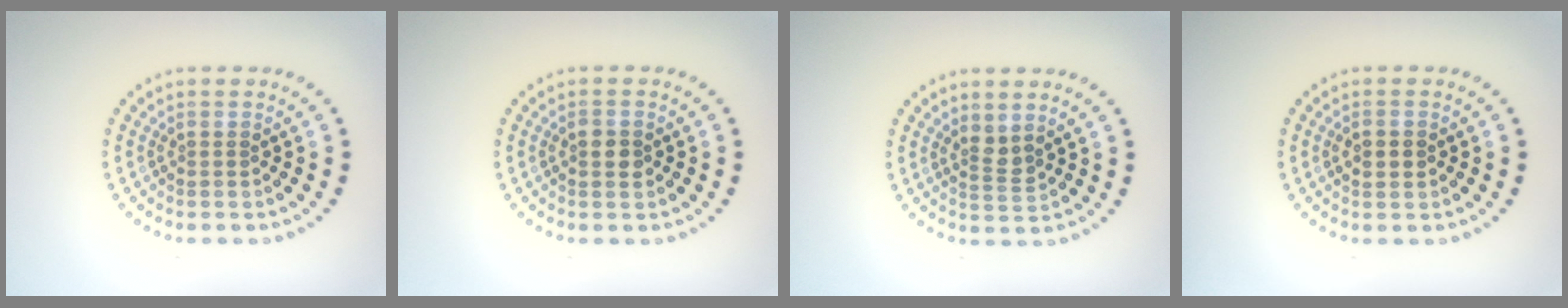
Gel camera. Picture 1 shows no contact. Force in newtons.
{"total": 1.9, "press": 1.9, "slide": 0.1}
{"total": 1.7, "press": 1.2, "slide": 1.2}
{"total": 2.2, "press": 2.2, "slide": 0.1}